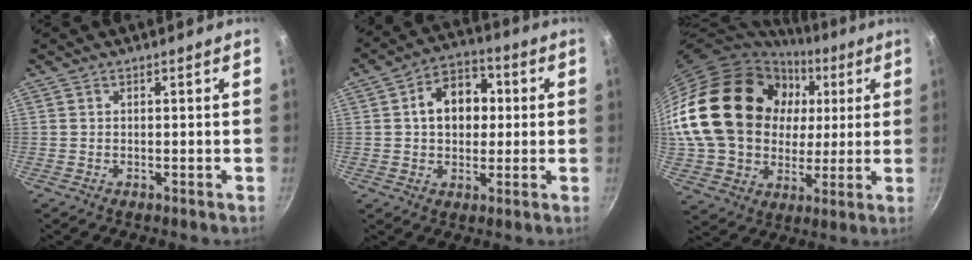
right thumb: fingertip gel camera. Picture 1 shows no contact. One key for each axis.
{"total": 10.9, "fx": 1.4, "fy": 8.0, "fz": 7.2, "tx": -0.070, "ty": 0.017, "tz": 0.009}
{"total": 27.8, "fx": 5.1, "fy": 21.8, "fz": 16.5, "tx": -0.285, "ty": 0.021, "tz": 0.106}